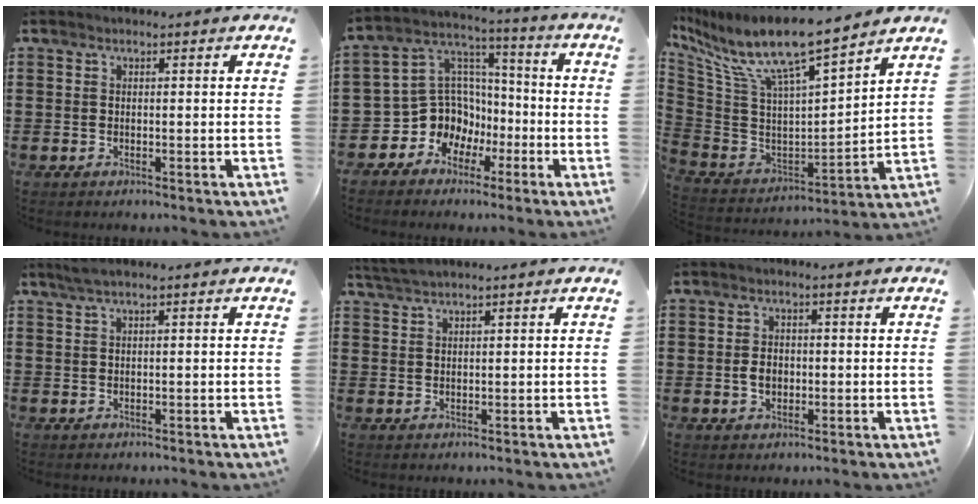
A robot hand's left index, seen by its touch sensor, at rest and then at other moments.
{"total": 9.5, "force": [-3.4, 8.7, 1.7], "torque": [-0.078, -0.004, -0.056]}
{"total": 10.8, "force": [8.2, 1.3, 7.0], "torque": [-0.167, -0.059, 0.137]}
{"total": 1.5, "force": [0.8, 0.0, 1.3], "torque": [-0.024, 0.001, 0.015]}
{"total": 1.9, "force": [1.7, -0.3, 0.8], "torque": [-0.017, 0.000, 0.034]}
{"total": 2.8, "force": [-0.2, 1.9, 2.1], "torque": [-0.033, 0.001, -0.006]}